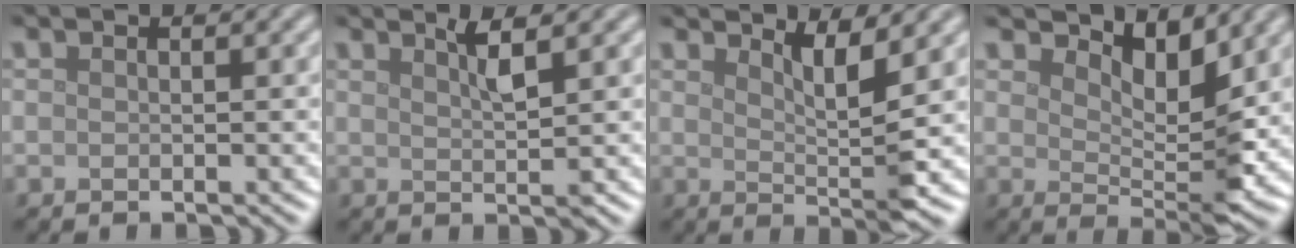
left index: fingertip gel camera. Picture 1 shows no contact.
{"total": 2.3, "force": [1.4, 0.2, 1.8], "torque": [-0.026, 0.001, 0.023]}
{"total": 3.8, "force": [2.1, 0.6, 3.1], "torque": [-0.050, -0.009, 0.035]}
{"total": 4.9, "force": [3.2, 1.6, 3.4], "torque": [-0.060, -0.012, 0.051]}